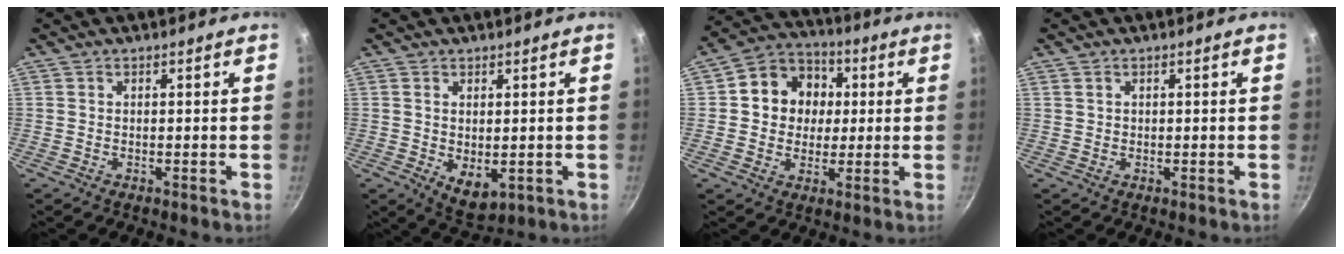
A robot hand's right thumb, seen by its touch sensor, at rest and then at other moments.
{"total": 5.5, "force": [-0.1, 3.2, 4.4], "torque": [-0.065, -0.019, 0.010]}
{"total": 11.7, "force": [1.7, 10.3, 5.3], "torque": [-0.053, 0.014, 0.012]}
{"total": 0.6, "force": [0.3, 0.5, 0.2], "torque": [0.000, 0.004, 0.004]}